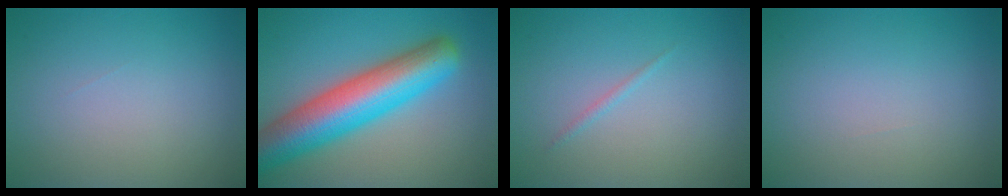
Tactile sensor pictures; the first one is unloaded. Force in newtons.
{"total": 10.2, "press": 10.2, "slide": 0.4}
{"total": 0.6, "press": 0.6, "slide": 0.1}
{"total": 0.0}